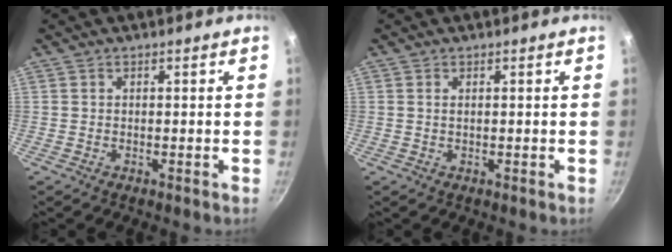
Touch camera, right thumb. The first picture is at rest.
{"total": 0.7, "force": [0.2, 0.3, 0.6], "torque": [-0.011, 0.001, 0.005]}